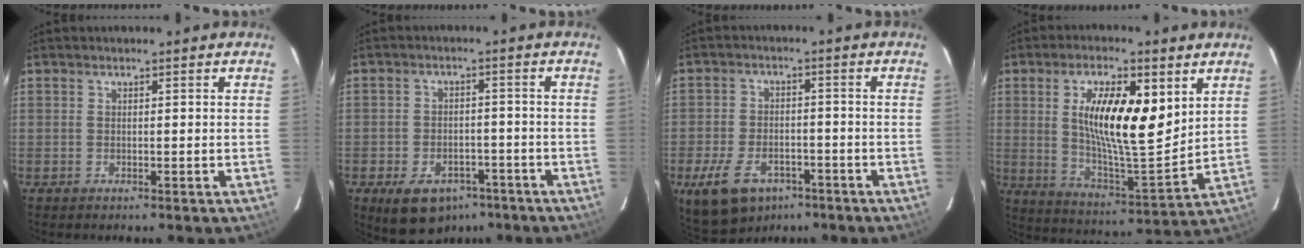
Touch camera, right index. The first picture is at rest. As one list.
[{"total": 11.6, "force": [-7.0, 7.6, 5.3], "torque": [-0.117, 0.009, -0.087]}, {"total": 12.4, "force": [-7.4, 7.4, 6.6], "torque": [-0.157, -0.009, -0.116]}, {"total": 16.3, "force": [5.3, 4.9, 14.6], "torque": [-0.251, -0.003, 0.093]}]